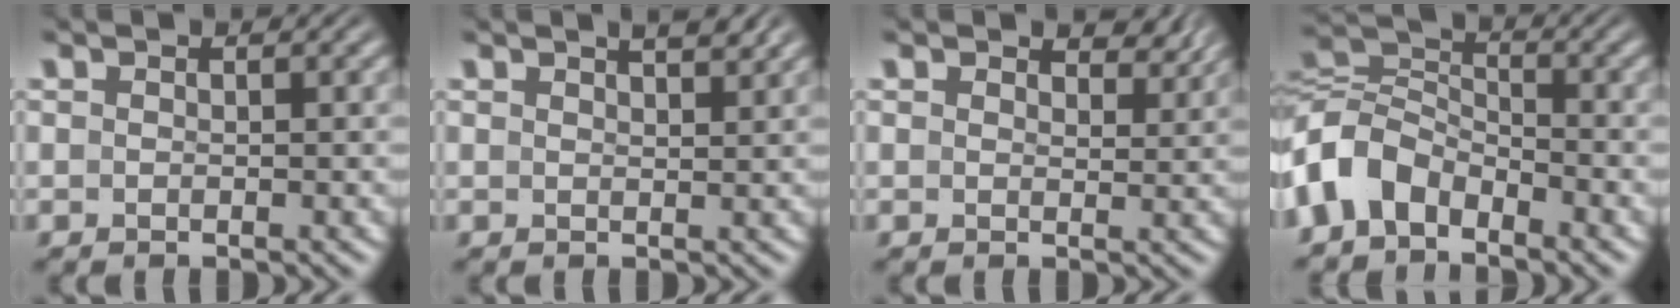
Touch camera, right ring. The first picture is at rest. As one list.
[{"total": 2.0, "force": [1.6, 0.0, 1.2], "torque": [-0.010, 0.001, 0.029]}, {"total": 2.1, "force": [1.9, 0.4, 0.7], "torque": [-0.008, -0.004, 0.033]}, {"total": 6.7, "force": [-2.2, 5.4, 3.3], "torque": [-0.089, -0.021, -0.038]}]